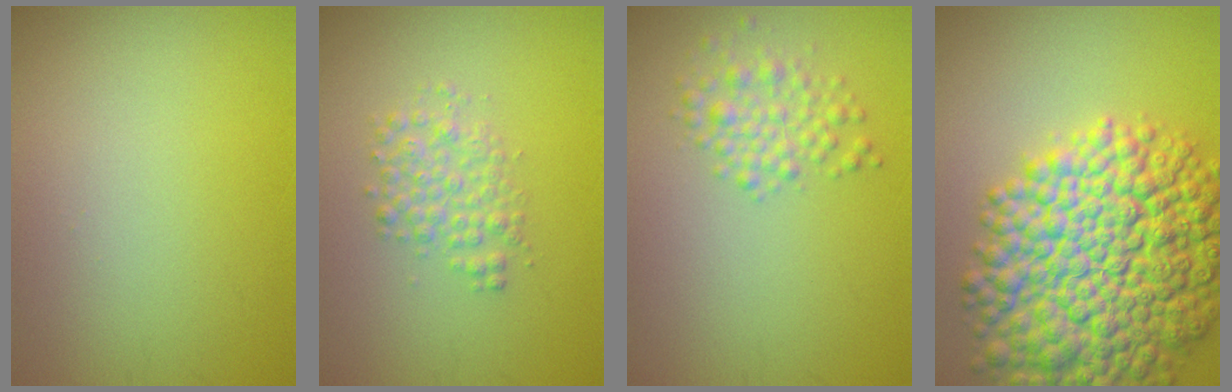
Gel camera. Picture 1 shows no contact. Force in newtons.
{"total": 2.6, "press": 2.6, "slide": 0.0}
{"total": 2.5, "press": 2.5, "slide": 0.0}
{"total": 14.1, "press": 14.1, "slide": 0.3}